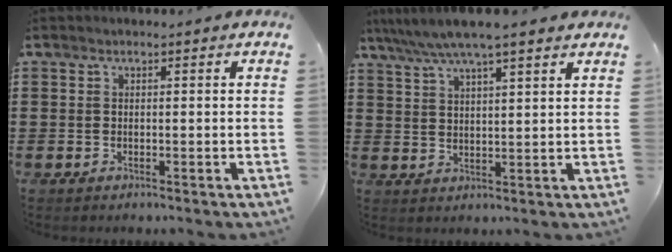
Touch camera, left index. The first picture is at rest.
{"total": 5.9, "force": [4.9, 0.1, 3.3], "torque": [-0.077, -0.014, 0.085]}